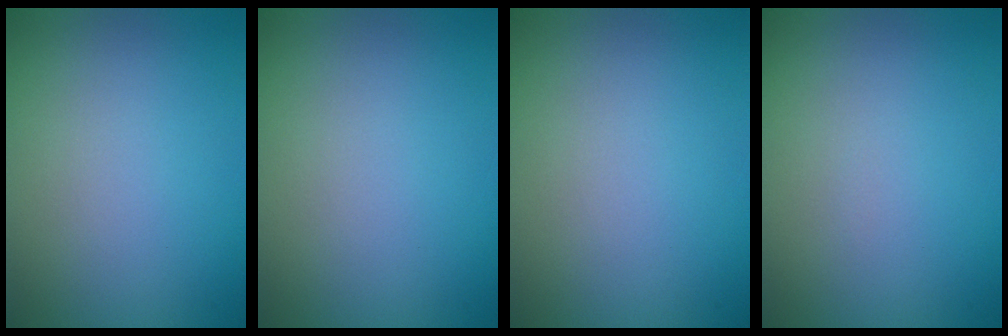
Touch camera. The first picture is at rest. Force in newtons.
{"total": 0.0}
{"total": 0.0}
{"total": 0.0}